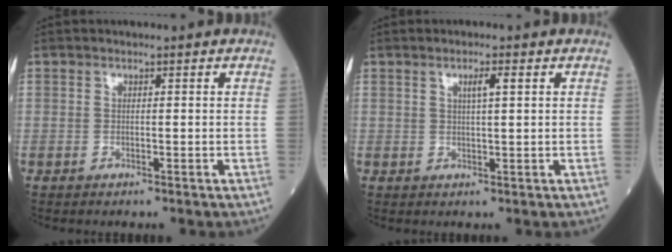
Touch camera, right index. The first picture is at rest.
{"total": 2.3, "force": [1.1, 0.1, 2.0], "torque": [-0.031, 0.000, 0.017]}